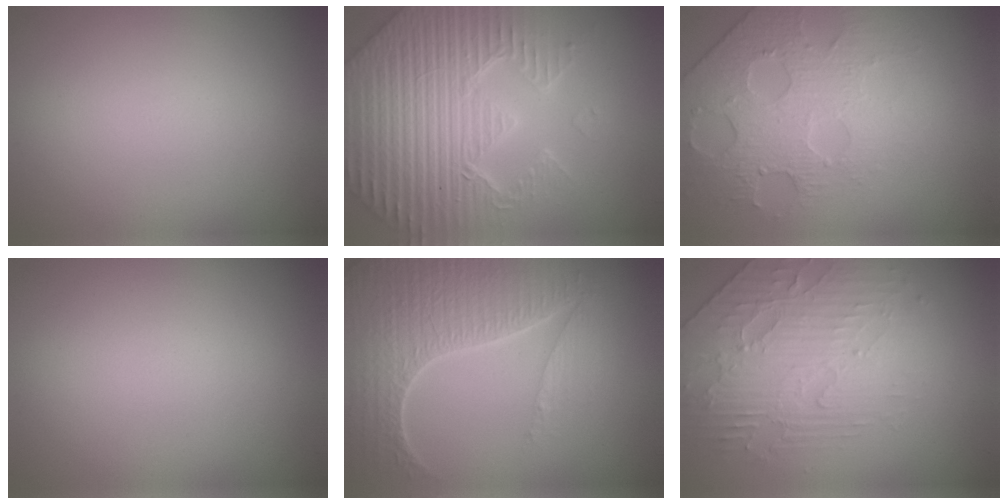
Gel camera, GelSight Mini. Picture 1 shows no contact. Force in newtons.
{"total": 7.6, "press": 7.4, "slide": 1.9}
{"total": 4.1, "press": 3.9, "slide": 1.3}
{"total": 0.0}
{"total": 6.8, "press": 5.2, "slide": 4.3}
{"total": 4.1, "press": 3.7, "slide": 1.8}